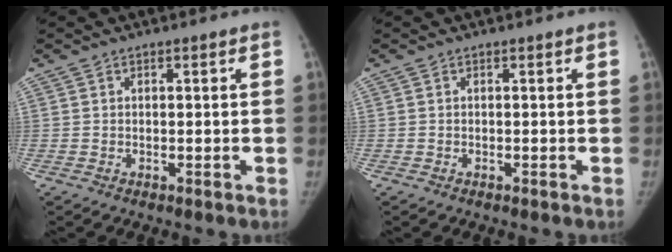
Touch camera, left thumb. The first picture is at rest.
{"total": 0.0}